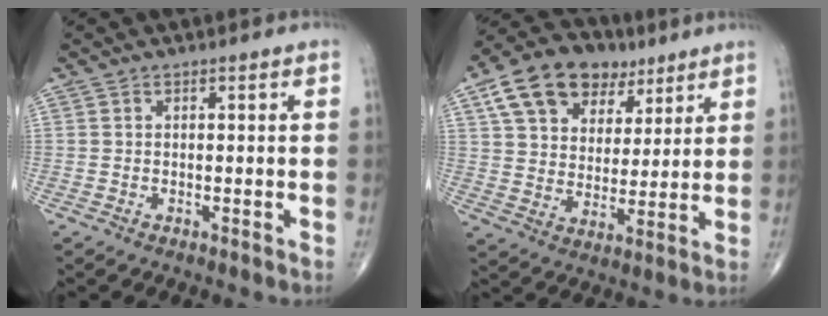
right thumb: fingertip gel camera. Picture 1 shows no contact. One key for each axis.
{"total": 16.8, "fx": 8.8, "fy": 11.0, "fz": 9.0, "tx": -0.122, "ty": -0.012, "tz": 0.151}